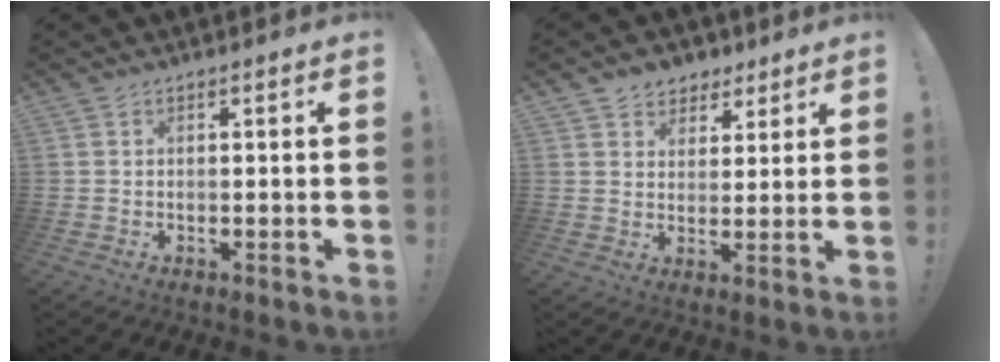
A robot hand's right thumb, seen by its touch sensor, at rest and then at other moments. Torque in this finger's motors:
{"motor_torque": [0.01, 0.01, 0.00, 0.01, 0.00]}